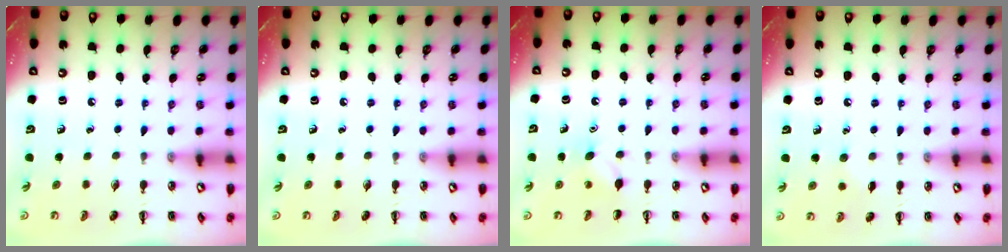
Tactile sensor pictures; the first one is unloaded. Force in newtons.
{"total": 0.0}
{"total": 4.6, "press": 4.5, "slide": 1.2}
{"total": 3.9, "press": 3.7, "slide": 1.1}